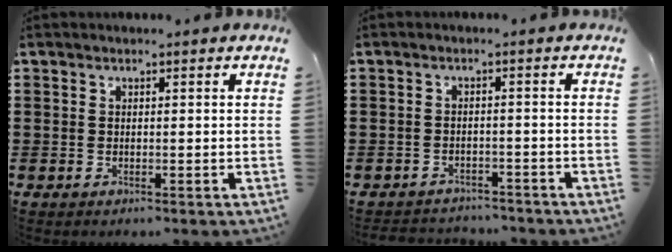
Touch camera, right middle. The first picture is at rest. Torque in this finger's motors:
{"motor_torque": [0.14, 0.07, 0.02, 0.03]}